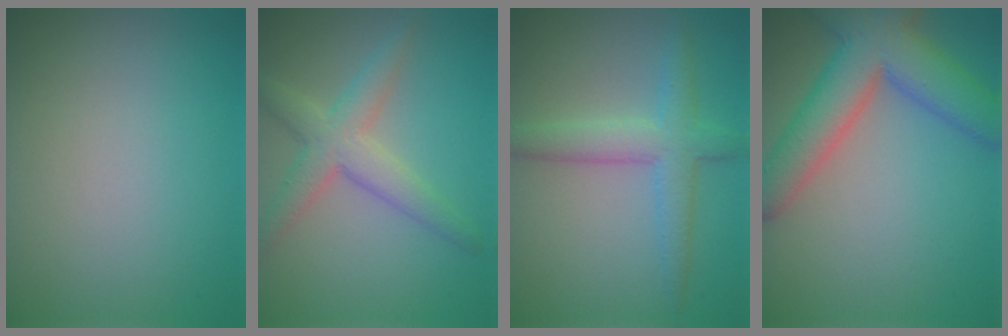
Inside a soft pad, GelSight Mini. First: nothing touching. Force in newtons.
{"total": 4.2, "press": 4.2, "slide": 0.2}
{"total": 4.0, "press": 4.0, "slide": 0.2}
{"total": 8.6, "press": 8.6, "slide": 0.4}